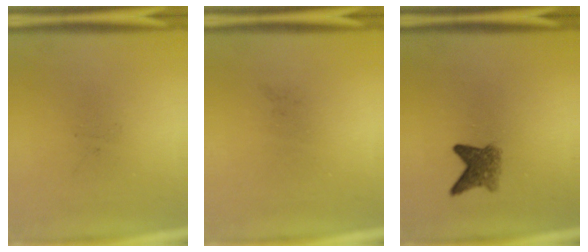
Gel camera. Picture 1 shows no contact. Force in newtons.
{"total": 0.0}
{"total": 3.5}